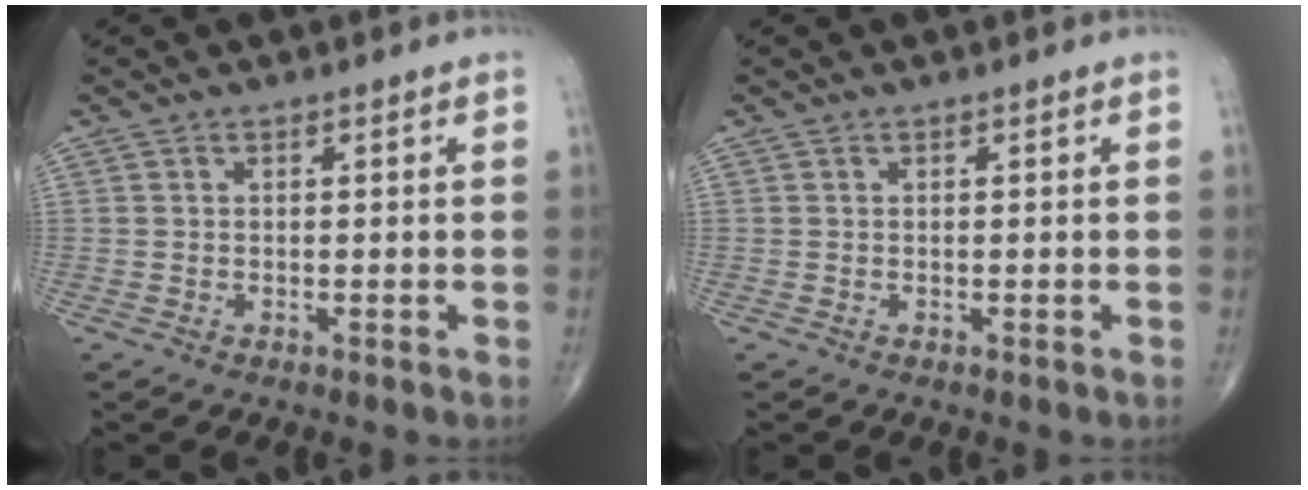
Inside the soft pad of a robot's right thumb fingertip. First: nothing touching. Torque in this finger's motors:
{"motor_torque": [0.00, 0.00, 0.00, 0.00, 0.01]}